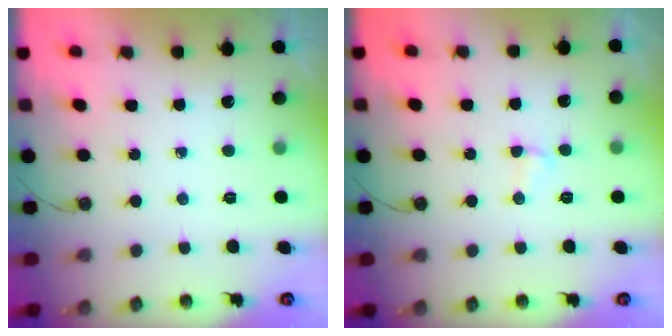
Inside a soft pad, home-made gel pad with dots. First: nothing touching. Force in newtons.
{"total": 2.5, "press": 2.4, "slide": 0.7}